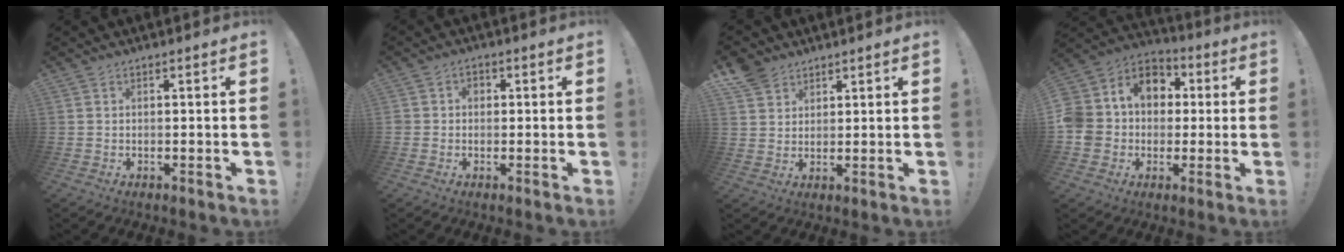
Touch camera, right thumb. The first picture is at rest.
{"total": 2.5, "force": [-0.5, 2.3, 1.0], "torque": [-0.016, 0.006, -0.009]}
{"total": 5.7, "force": [4.3, 3.5, 1.2], "torque": [-0.021, -0.025, 0.083]}
{"total": 12.7, "force": [0.5, 11.4, 5.6], "torque": [-0.099, 0.010, 0.020]}